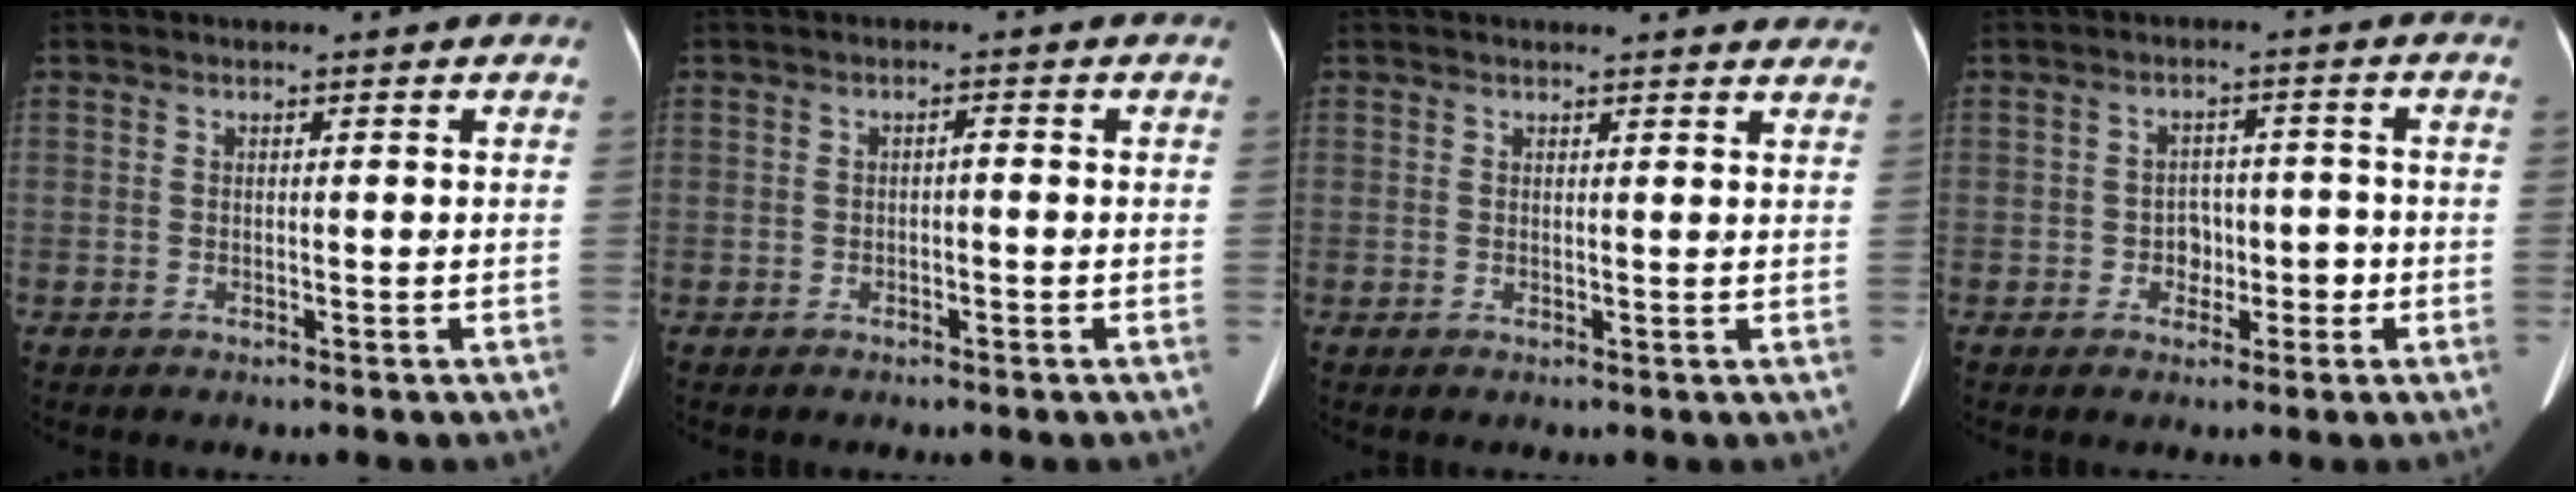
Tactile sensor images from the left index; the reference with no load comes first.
{"total": 0.9, "force": [-0.3, 0.3, 0.8], "torque": [-0.011, 0.004, -0.006]}
{"total": 7.7, "force": [7.4, 1.1, 1.9], "torque": [-0.009, -0.001, 0.059]}
{"total": 3.8, "force": [-1.3, 2.8, 2.3], "torque": [-0.031, 0.016, -0.017]}